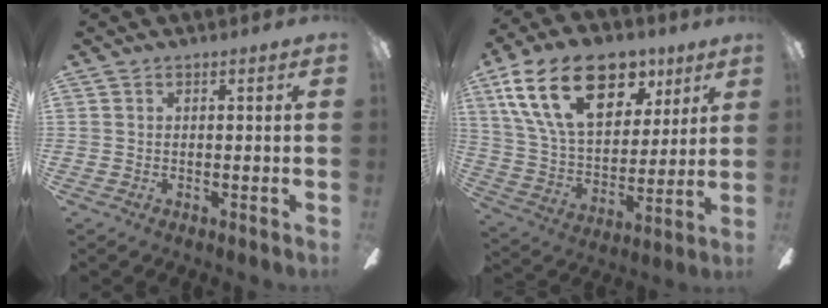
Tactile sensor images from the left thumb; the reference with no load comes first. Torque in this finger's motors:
{"motor_torque": [2.19, 1.88, 1.74, -1.02, 0.17]}